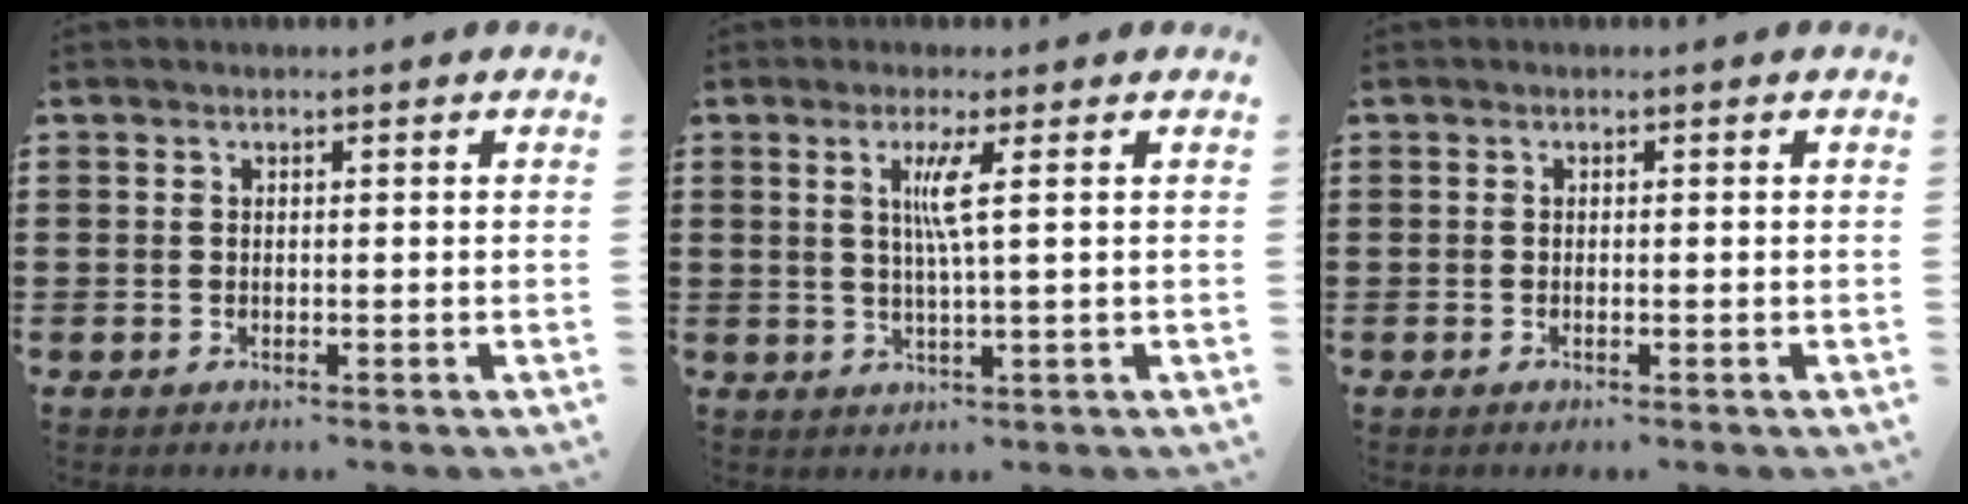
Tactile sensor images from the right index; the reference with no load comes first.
{"total": 4.0, "force": [1.0, -0.5, 3.9], "torque": [-0.078, -0.006, 0.012]}
{"total": 0.0}